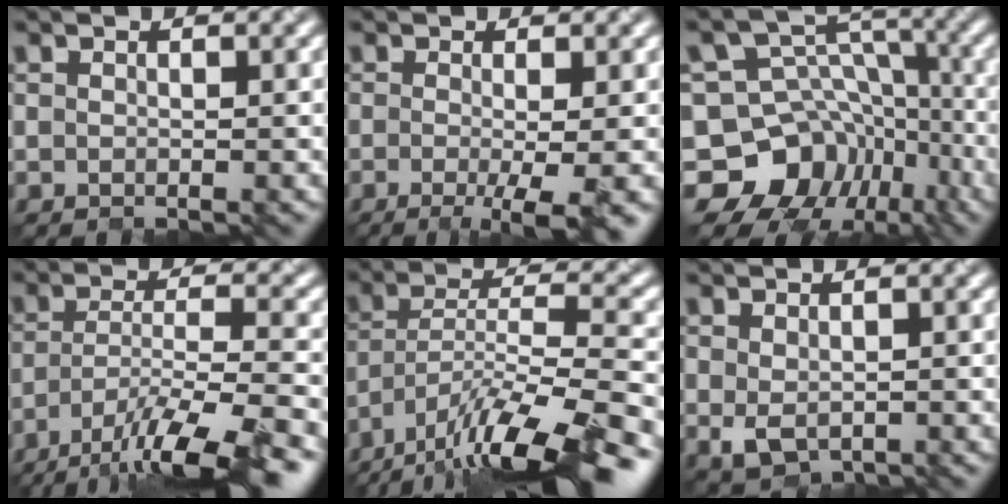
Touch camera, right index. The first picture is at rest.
{"total": 4.9, "force": [-1.5, 1.0, 4.6], "torque": [-0.063, -0.016, -0.020]}
{"total": 14.4, "force": [-8.6, 10.7, 4.4], "torque": [-0.084, 0.004, -0.131]}
{"total": 11.4, "force": [-7.9, 2.6, 7.9], "torque": [-0.140, -0.013, -0.127]}
{"total": 13.5, "force": [-9.6, 3.2, 8.9], "torque": [-0.155, -0.001, -0.162]}
{"total": 1.9, "force": [-0.1, 1.3, 1.3], "torque": [-0.029, -0.011, 0.007]}